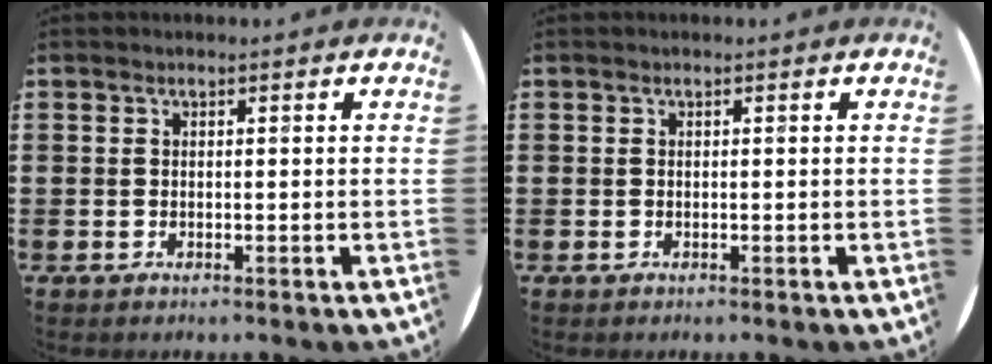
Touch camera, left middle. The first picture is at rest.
{"total": 0.0}